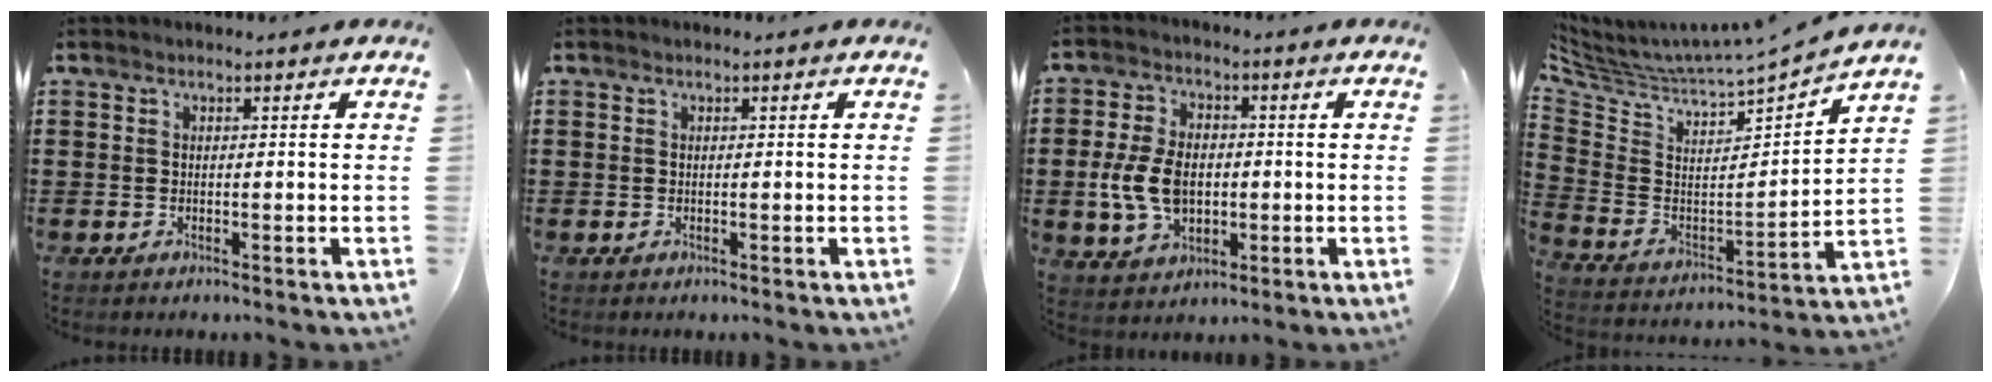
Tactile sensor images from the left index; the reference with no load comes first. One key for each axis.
{"total": 0.0}
{"total": 8.2, "fx": -0.7, "fy": 5.3, "fz": 6.3, "tx": -0.150, "ty": 0.005, "tz": -0.017}
{"total": 3.8, "fx": 3.7, "fy": 0.5, "fz": 0.8, "tx": -0.042, "ty": -0.050, "tz": 0.058}